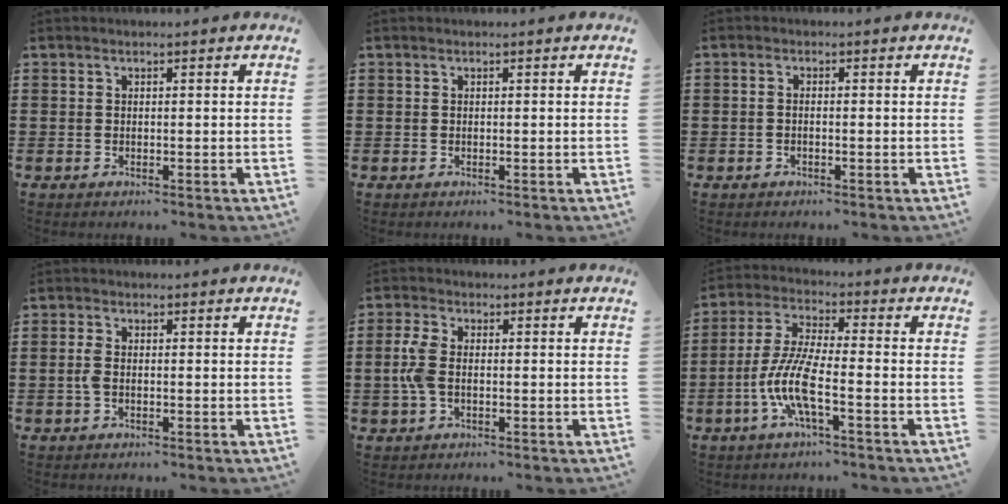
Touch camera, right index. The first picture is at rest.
{"total": 0.0}
{"total": 0.9, "force": [-0.8, 0.0, 0.5], "torque": [-0.010, -0.007, -0.014]}
{"total": 1.9, "force": [-0.4, 0.8, 1.7], "torque": [-0.047, -0.006, -0.012]}
{"total": 4.5, "force": [-0.5, 2.3, 3.8], "torque": [-0.108, -0.008, -0.018]}
{"total": 8.4, "force": [-3.4, 1.5, 7.5], "torque": [-0.179, -0.017, -0.074]}